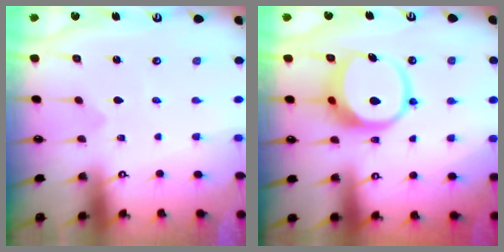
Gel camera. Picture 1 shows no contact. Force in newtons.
{"total": 10.3, "press": 10.2, "slide": 1.4}